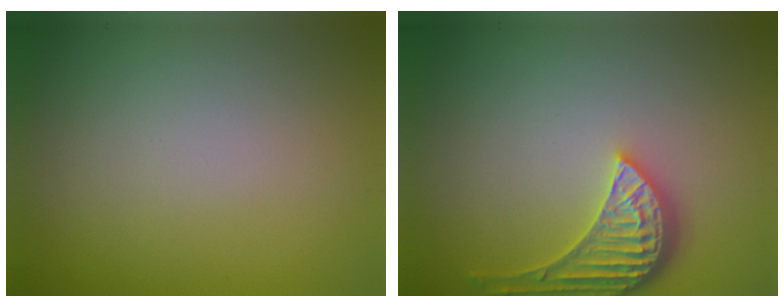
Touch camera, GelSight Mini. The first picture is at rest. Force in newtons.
{"total": 4.0, "press": 3.6, "slide": 1.8}